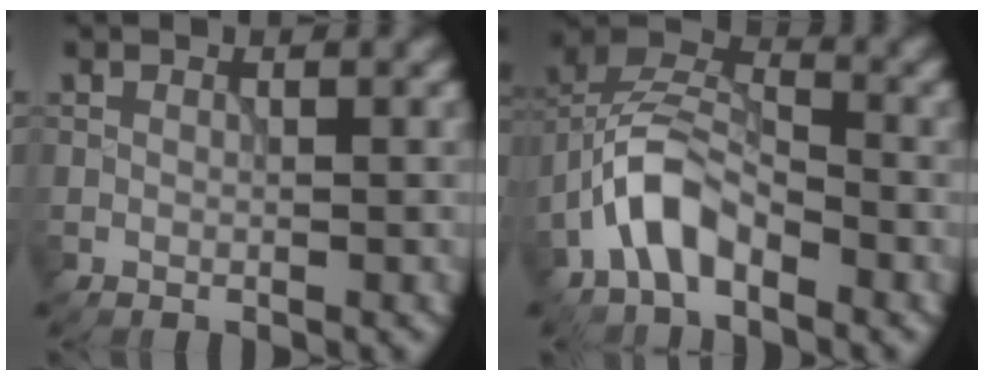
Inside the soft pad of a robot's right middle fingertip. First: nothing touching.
{"total": 6.0, "force": [-3.1, 3.2, 4.1], "torque": [-0.075, 0.016, -0.068]}